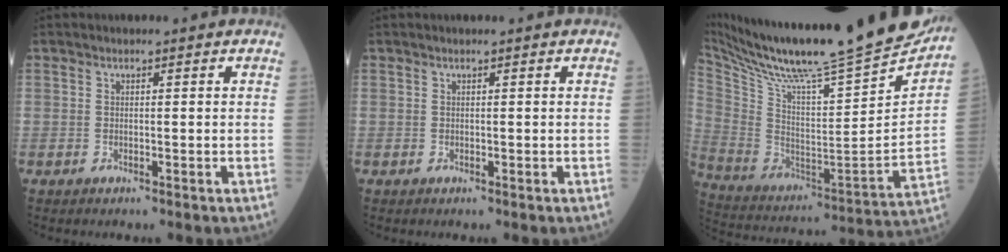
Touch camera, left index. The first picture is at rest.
{"total": 0.0}
{"total": 30.2, "force": [26.1, 1.3, 15.3], "torque": [-0.276, -0.072, 0.395]}